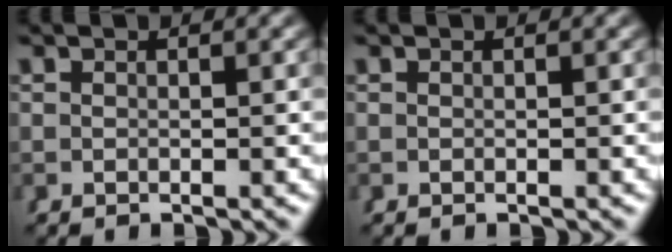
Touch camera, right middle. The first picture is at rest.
{"total": 0.0}